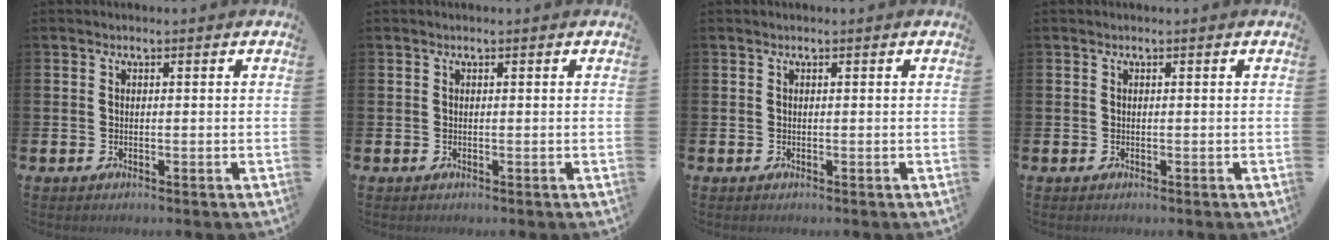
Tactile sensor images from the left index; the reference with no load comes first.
{"total": 0.0}
{"total": 0.0}
{"total": 0.0}